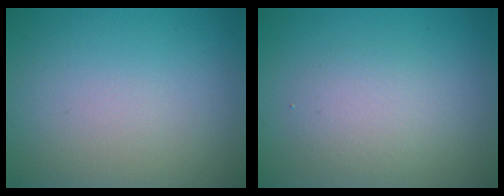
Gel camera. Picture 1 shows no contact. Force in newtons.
{"total": 2.4, "press": 2.4, "slide": 0.2}